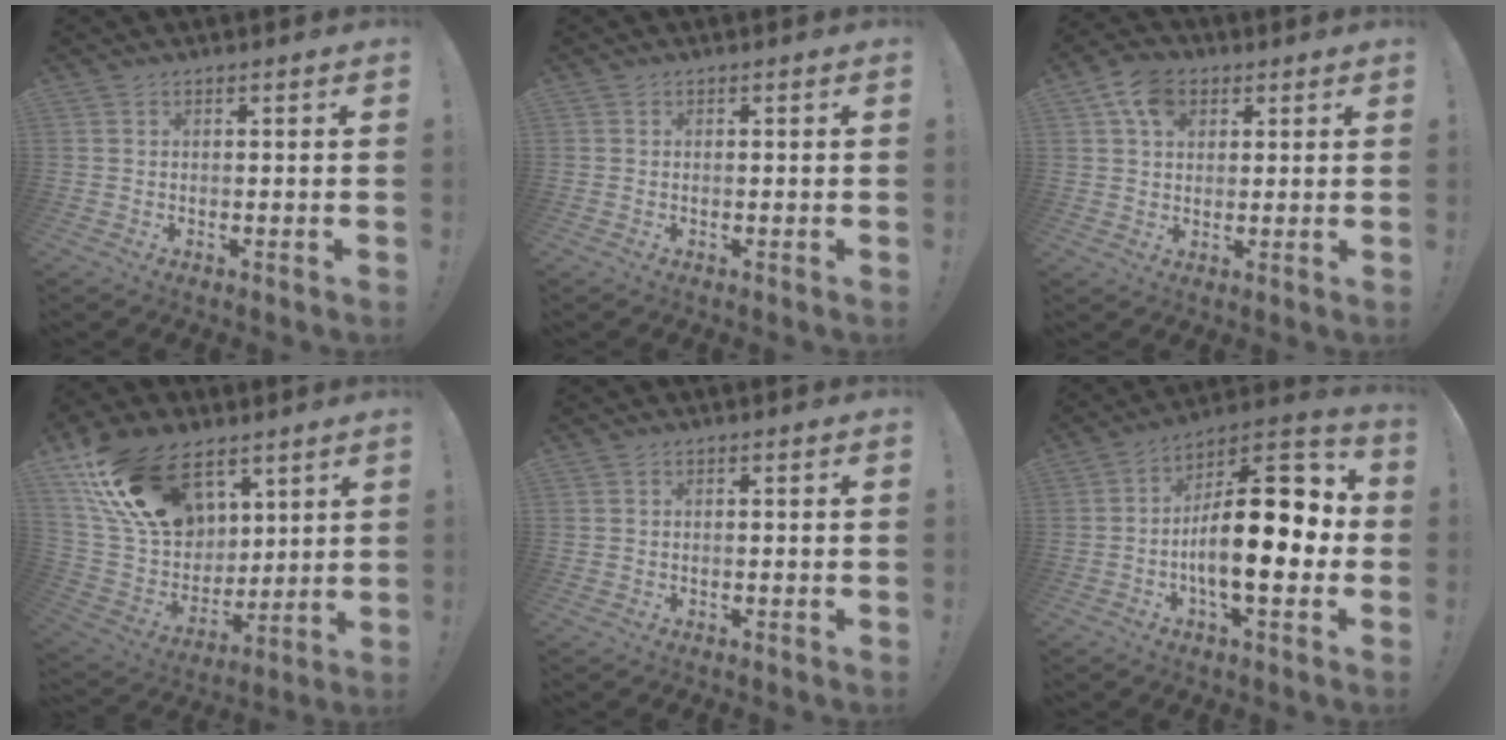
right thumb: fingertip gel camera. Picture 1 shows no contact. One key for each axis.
{"total": 0.0}
{"total": 9.5, "fx": 4.2, "fy": 6.8, "fz": 5.2, "tx": -0.080, "ty": -0.006, "tz": 0.082}
{"total": 24.3, "fx": 13.6, "fy": 15.0, "fz": 13.3, "tx": -0.263, "ty": -0.072, "tz": 0.269}
{"total": 0.7, "fx": -0.5, "fy": 0.5, "fz": 0.2, "tx": -0.004, "ty": 0.002, "tz": -0.008}
{"total": 22.1, "fx": -1.6, "fy": 9.1, "fz": 20.0, "tx": -0.310, "ty": 0.001, "tz": -0.025}